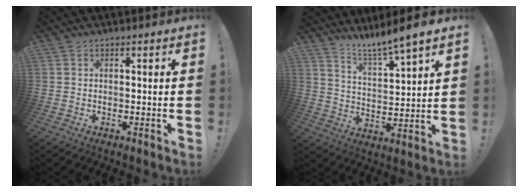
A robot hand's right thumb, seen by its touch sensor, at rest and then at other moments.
{"total": 8.3, "force": [7.6, -0.4, 3.1], "torque": [-0.063, -0.061, 0.131]}